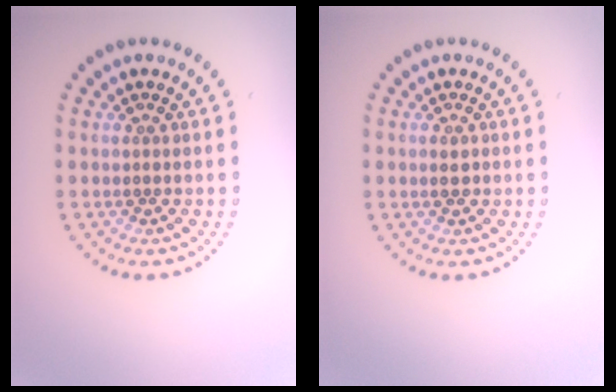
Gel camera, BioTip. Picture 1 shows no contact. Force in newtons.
{"total": 1.0, "press": 1.0, "slide": 0.2}